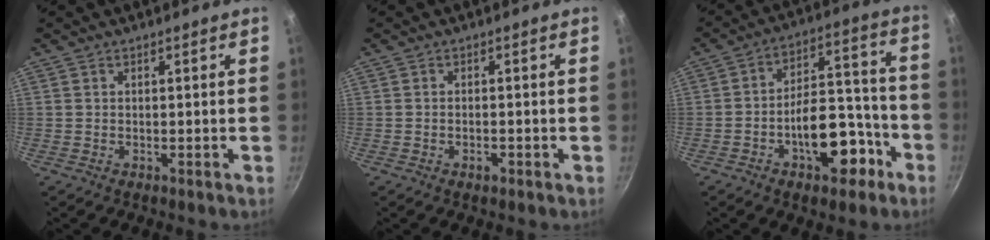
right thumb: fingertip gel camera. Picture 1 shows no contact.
{"total": 1.6, "force": [-0.8, 0.8, 1.1], "torque": [-0.020, 0.003, -0.015]}
{"total": 15.3, "force": [-6.7, 8.3, 11.0], "torque": [-0.114, 0.076, -0.091]}